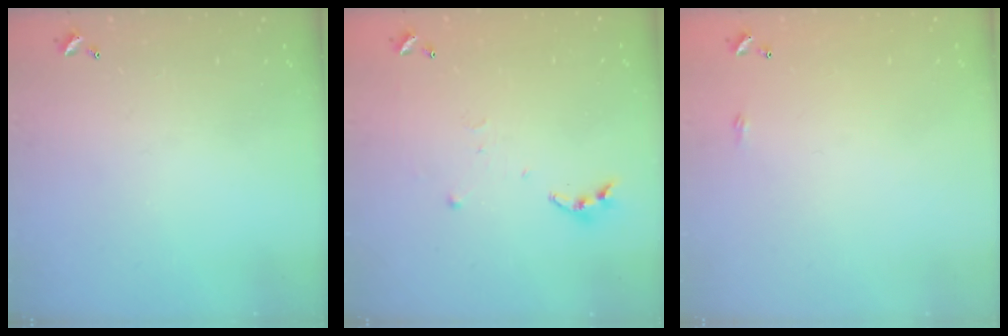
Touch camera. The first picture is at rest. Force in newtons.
{"total": 3.8, "press": 3.8, "slide": 0.4}
{"total": 2.2, "press": 2.1, "slide": 0.4}